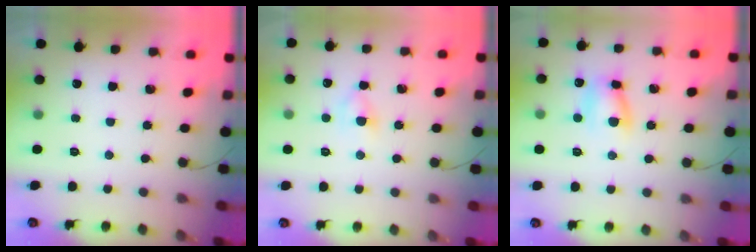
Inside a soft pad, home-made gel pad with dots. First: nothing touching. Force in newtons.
{"total": 3.6, "press": 3.4, "slide": 1.1}
{"total": 7.4, "press": 7.4, "slide": 0.2}